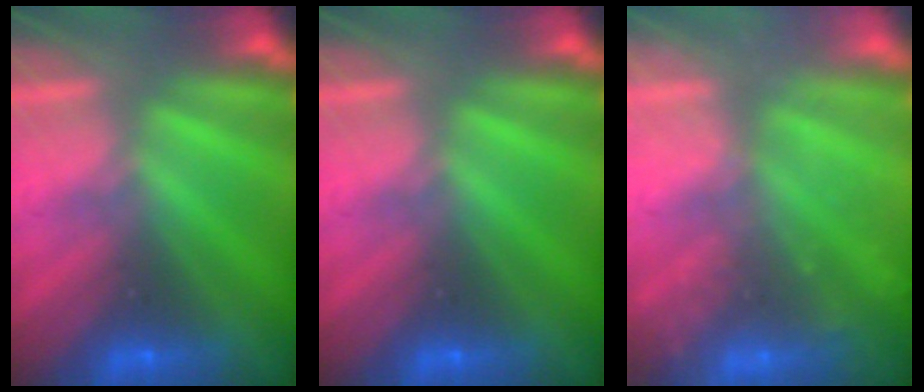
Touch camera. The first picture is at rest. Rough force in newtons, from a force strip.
{"total": 0.0}
{"total": 2.4}